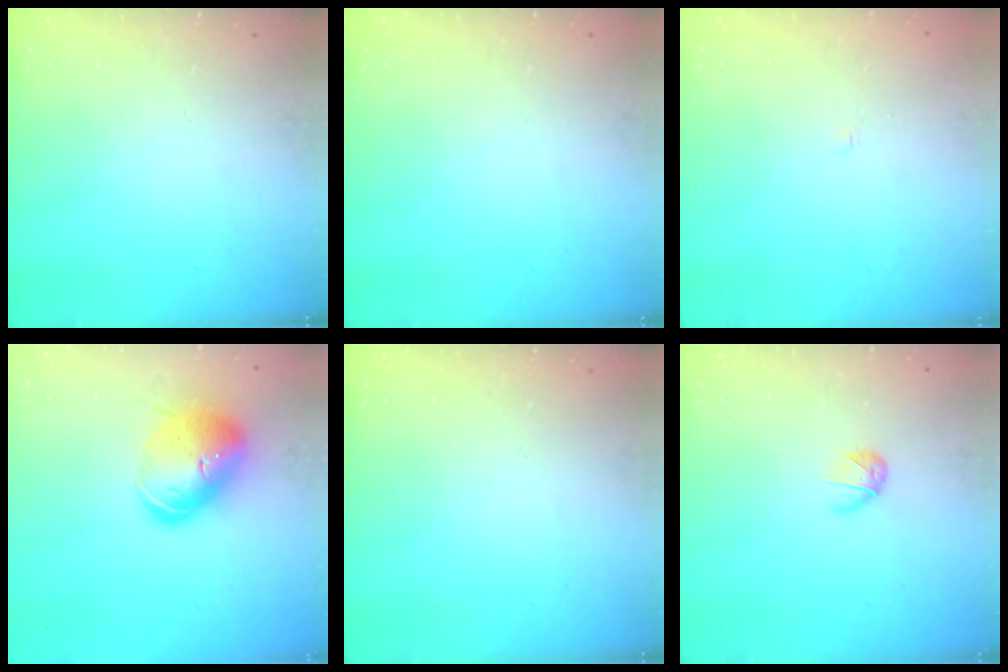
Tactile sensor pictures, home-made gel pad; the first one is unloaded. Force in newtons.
{"total": 0.0}
{"total": 1.9, "press": 1.9, "slide": 0.2}
{"total": 16.6, "press": 16.3, "slide": 2.9}
{"total": 0.0}
{"total": 3.4, "press": 3.3, "slide": 0.8}